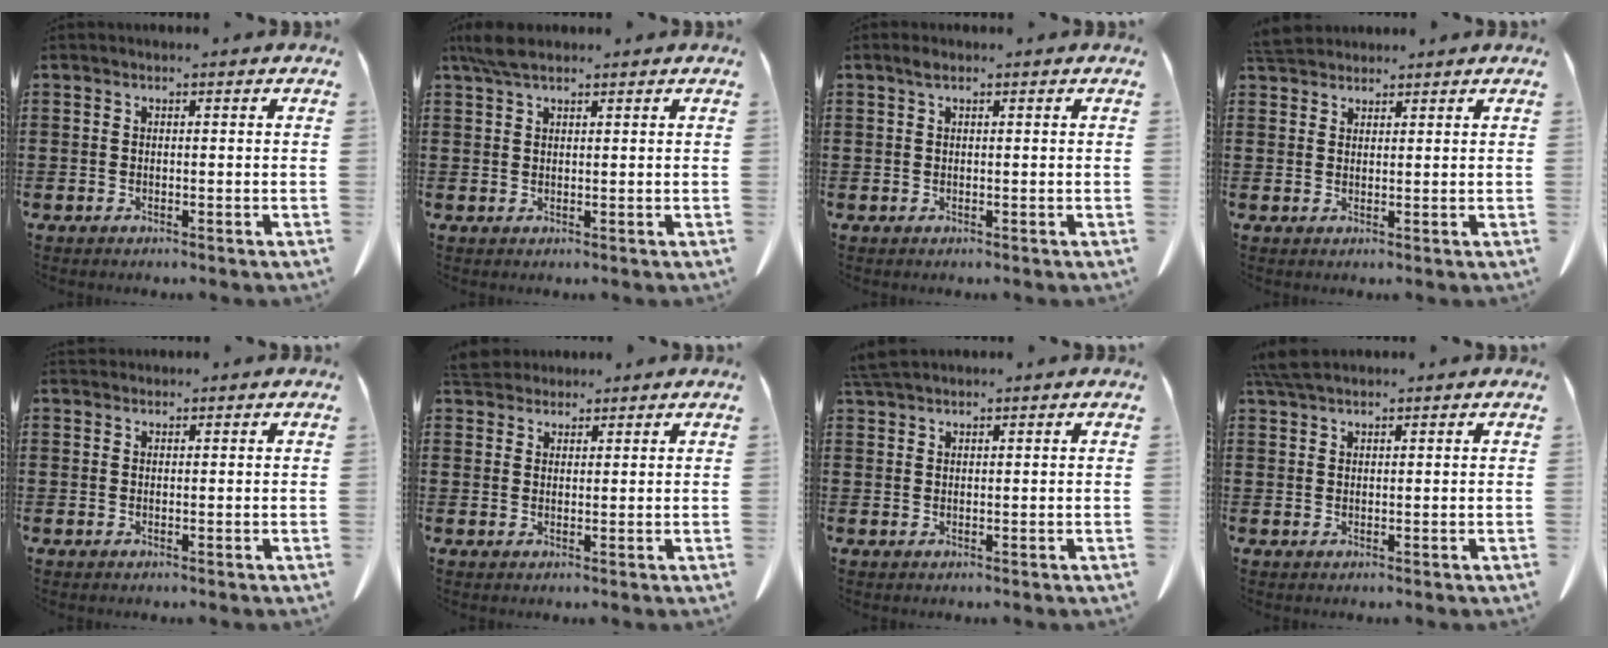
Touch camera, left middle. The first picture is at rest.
{"total": 3.6, "force": [2.5, 1.1, 2.3], "torque": [-0.052, 0.005, 0.049]}
{"total": 1.0, "force": [0.6, 0.3, 0.8], "torque": [-0.017, 0.002, 0.010]}
{"total": 3.7, "force": [3.4, 0.9, 1.0], "torque": [-0.029, -0.004, 0.068]}
{"total": 1.0, "force": [1.0, 0.2, 0.0], "torque": [-0.004, -0.002, 0.020]}
{"total": 3.8, "force": [3.5, 1.1, 0.7], "torque": [-0.025, -0.004, 0.069]}
{"total": 2.7, "force": [2.5, 0.3, 1.1], "torque": [-0.028, 0.001, 0.049]}
{"total": 3.7, "force": [3.0, 0.8, 1.9], "torque": [-0.046, -0.002, 0.059]}